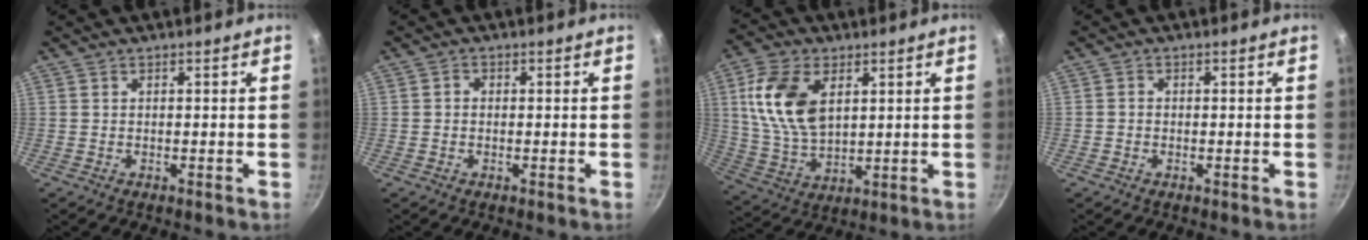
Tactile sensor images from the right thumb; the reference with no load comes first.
{"total": 1.2, "force": [0.0, 1.0, 0.7], "torque": [-0.012, 0.007, -0.002]}
{"total": 14.4, "force": [4.3, 8.6, 10.7], "torque": [-0.194, -0.016, 0.091]}
{"total": 0.9, "force": [-0.4, 0.8, 0.3], "torque": [-0.004, 0.002, -0.009]}